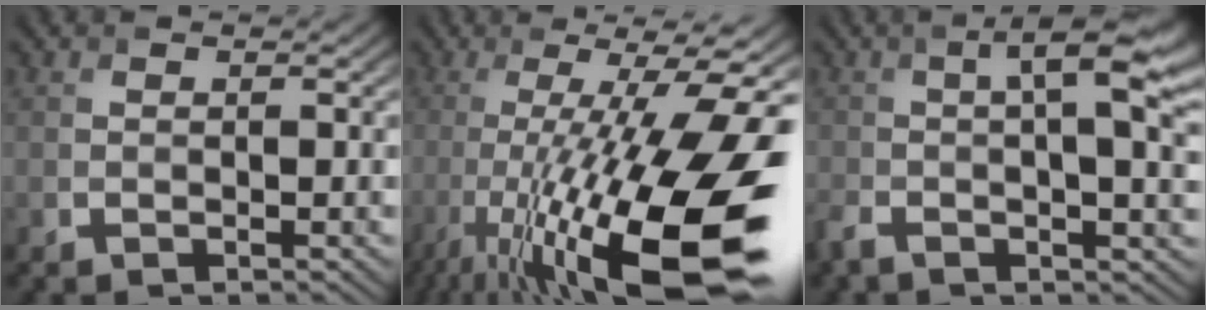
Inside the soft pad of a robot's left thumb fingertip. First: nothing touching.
{"total": 20.0, "force": [-7.2, 4.8, 18.1], "torque": [-0.285, -0.003, -0.118]}
{"total": 9.2, "force": [0.1, 2.6, 8.8], "torque": [-0.147, 0.002, -0.004]}